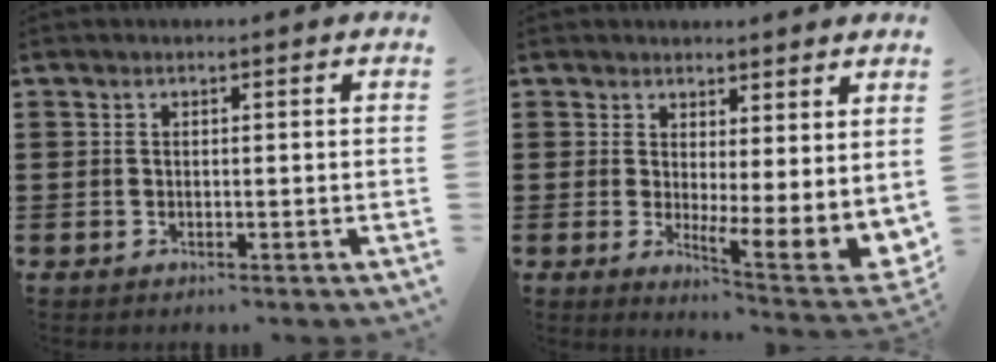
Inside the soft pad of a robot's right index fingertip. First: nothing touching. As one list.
[{"total": 3.0, "force": [0.8, 0.3, 2.8], "torque": [-0.043, -0.034, 0.015]}]